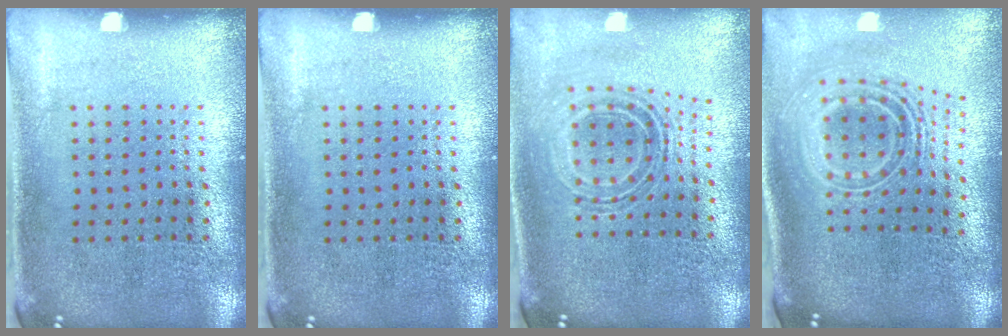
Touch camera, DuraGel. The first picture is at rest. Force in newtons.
{"total": 0.0}
{"total": 0.7, "press": 0.7, "slide": 0.2}
{"total": 2.6, "press": 1.8, "slide": 1.9}